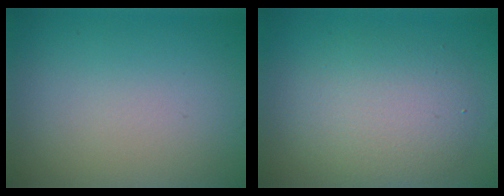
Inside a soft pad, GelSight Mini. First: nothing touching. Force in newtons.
{"total": 5.0, "press": 5.0, "slide": 0.2}